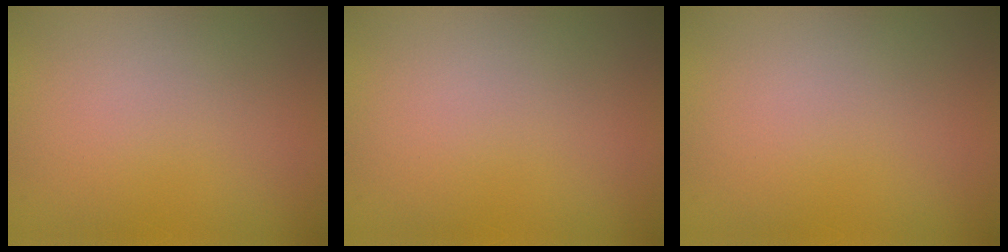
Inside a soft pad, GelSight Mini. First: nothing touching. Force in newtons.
{"total": 0.0}
{"total": 0.0}